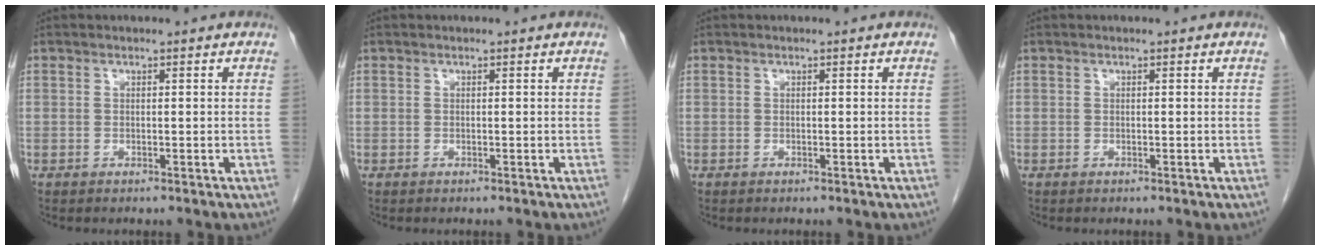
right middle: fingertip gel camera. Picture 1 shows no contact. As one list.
[{"total": 0.0}, {"total": 0.0}, {"total": 0.0}]